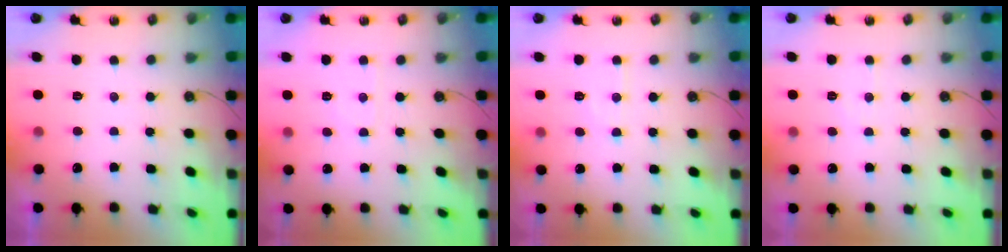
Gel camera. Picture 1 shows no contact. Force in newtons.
{"total": 2.5, "press": 2.5, "slide": 0.4}
{"total": 6.7, "press": 6.7, "slide": 0.4}
{"total": 5.0, "press": 5.0, "slide": 0.7}